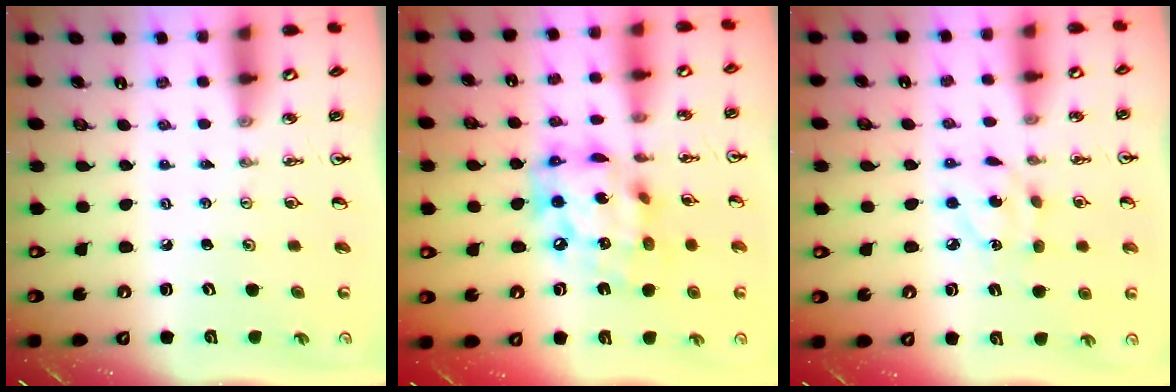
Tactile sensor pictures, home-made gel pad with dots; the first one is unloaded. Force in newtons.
{"total": 16.5, "press": 16.4, "slide": 1.4}
{"total": 5.9, "press": 5.9, "slide": 0.3}